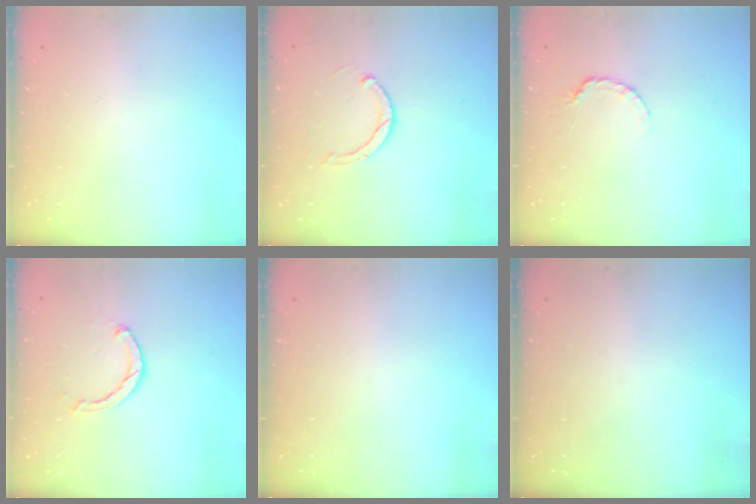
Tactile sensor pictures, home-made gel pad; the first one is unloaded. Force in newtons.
{"total": 2.9, "press": 2.9, "slide": 0.4}
{"total": 3.3, "press": 3.3, "slide": 0.3}
{"total": 2.3, "press": 2.3, "slide": 0.3}
{"total": 0.0}
{"total": 0.0}